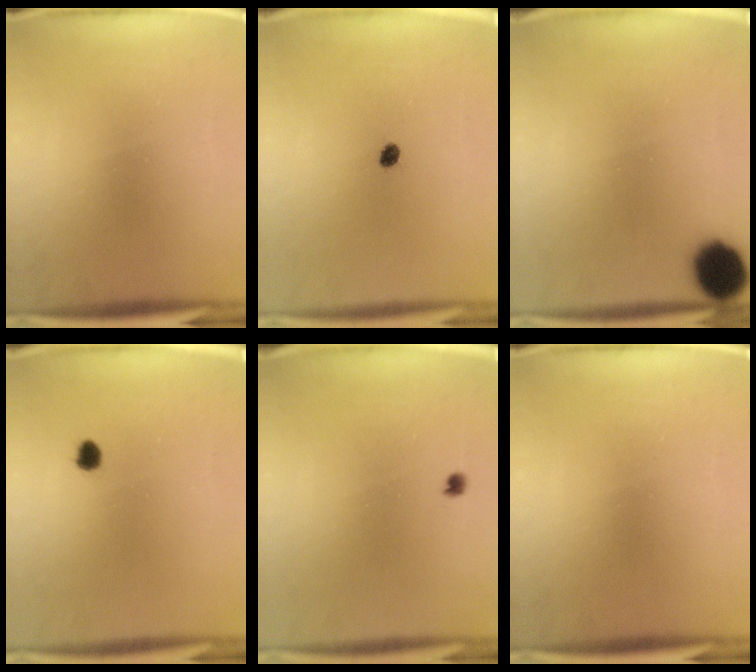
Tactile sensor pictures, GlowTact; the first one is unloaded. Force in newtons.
{"total": 1.7}
{"total": 9.7}
{"total": 1.7}
{"total": 1.0}
{"total": 0.0}